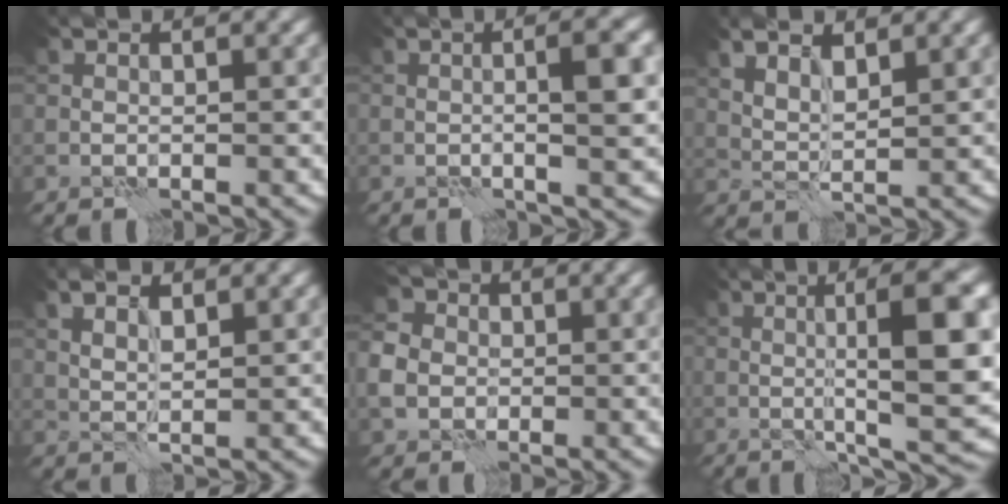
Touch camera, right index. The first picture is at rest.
{"total": 5.9, "force": [0.1, 1.6, 5.7], "torque": [-0.070, 0.011, -0.002]}
{"total": 3.6, "force": [2.1, 1.5, 2.5], "torque": [-0.046, 0.007, 0.033]}
{"total": 2.7, "force": [1.4, 1.1, 2.0], "torque": [-0.037, 0.001, 0.029]}
{"total": 4.8, "force": [-0.3, 4.3, 2.2], "torque": [-0.059, 0.005, -0.006]}
{"total": 11.0, "force": [0.6, 2.4, 10.8], "torque": [-0.141, 0.009, 0.010]}